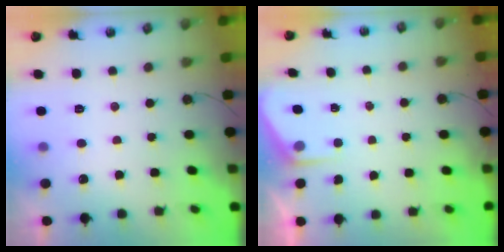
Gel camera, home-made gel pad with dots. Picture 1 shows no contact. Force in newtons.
{"total": 1.5, "press": 1.4, "slide": 0.2}